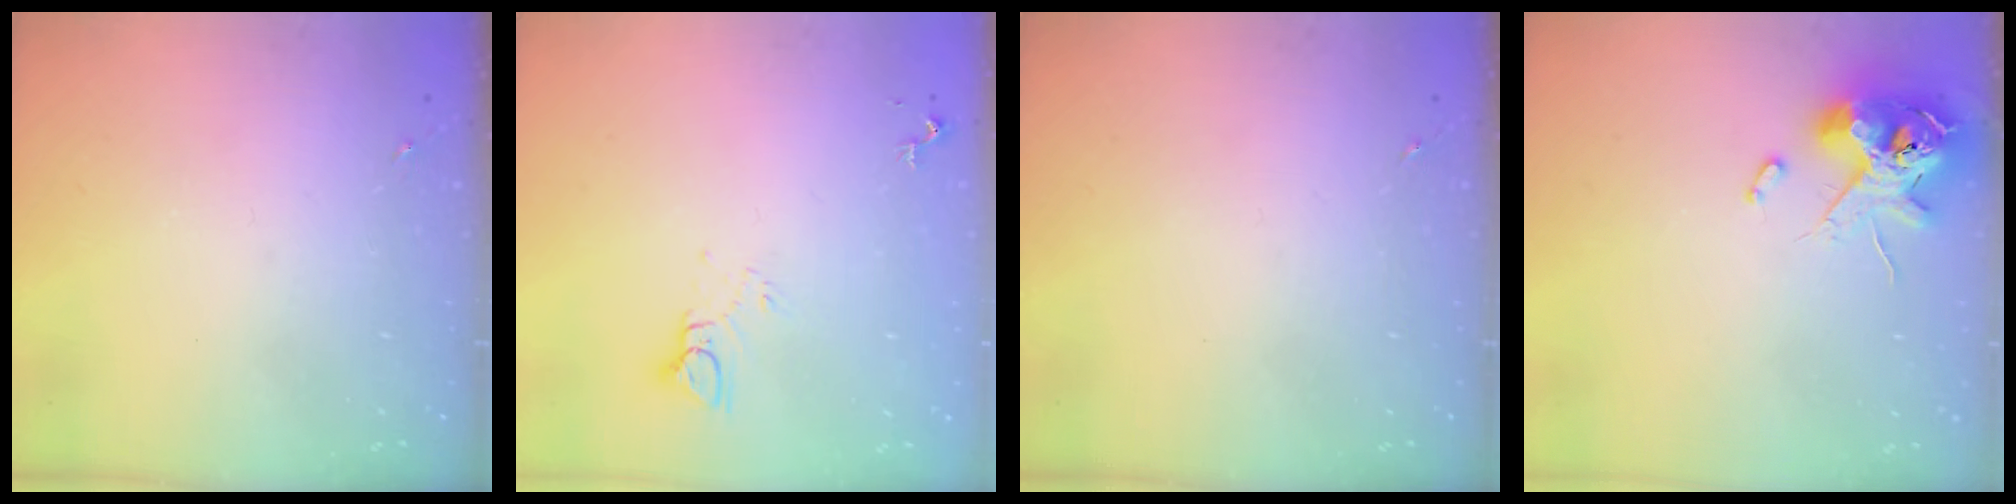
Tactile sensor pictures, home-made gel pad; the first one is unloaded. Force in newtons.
{"total": 4.4, "press": 4.4, "slide": 0.3}
{"total": 0.0}
{"total": 12.2, "press": 12.1, "slide": 2.0}